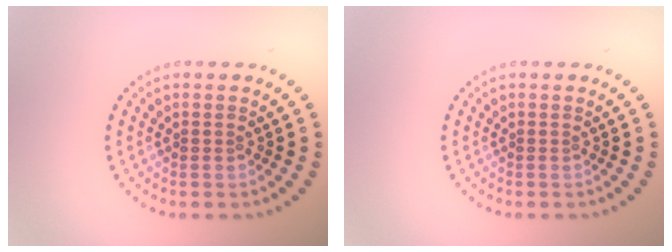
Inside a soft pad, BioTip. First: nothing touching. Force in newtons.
{"total": 0.0}